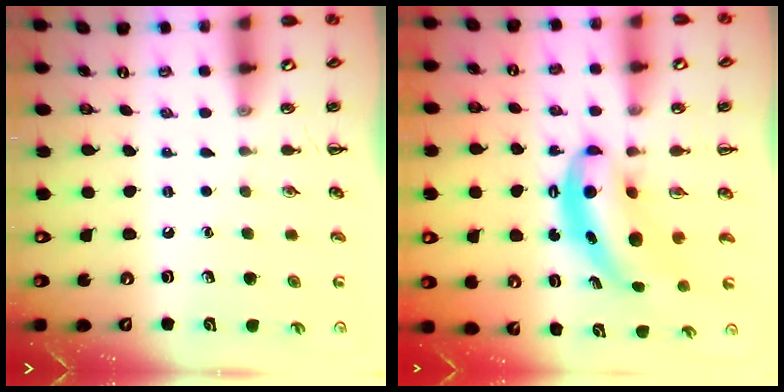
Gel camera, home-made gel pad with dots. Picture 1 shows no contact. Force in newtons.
{"total": 6.3, "press": 6.2, "slide": 1.1}